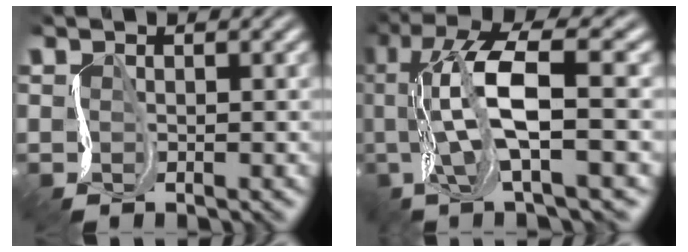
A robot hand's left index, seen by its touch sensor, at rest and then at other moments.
{"total": 8.7, "force": [-1.1, 1.8, 8.4], "torque": [-0.152, -0.008, -0.016]}